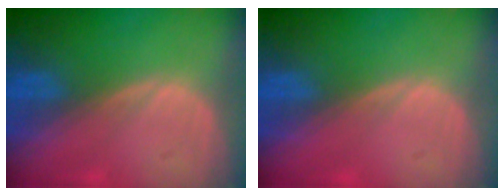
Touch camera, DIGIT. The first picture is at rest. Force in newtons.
{"total": 0.0}